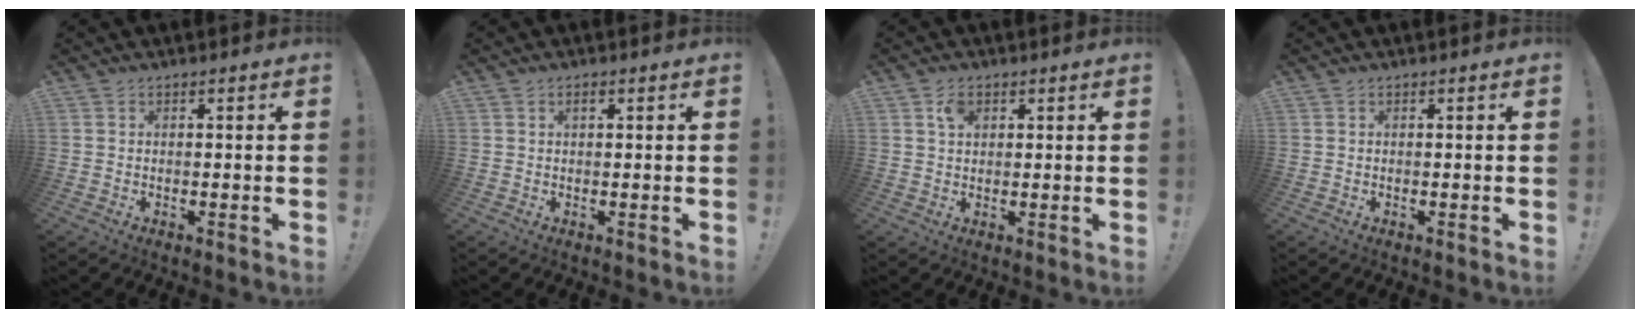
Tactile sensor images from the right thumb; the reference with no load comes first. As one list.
[{"total": 1.2, "force": [0.5, 0.4, 1.0], "torque": [-0.022, 0.004, 0.008]}, {"total": 3.7, "force": [1.7, 2.4, 2.2], "torque": [-0.039, 0.000, 0.031]}, {"total": 0.0}]